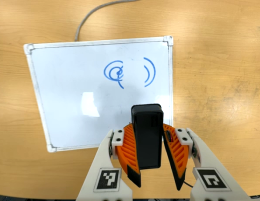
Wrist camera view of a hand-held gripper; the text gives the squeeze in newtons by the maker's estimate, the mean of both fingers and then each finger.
{"total": 7.6, "left": 8.0, "right": 7.2}